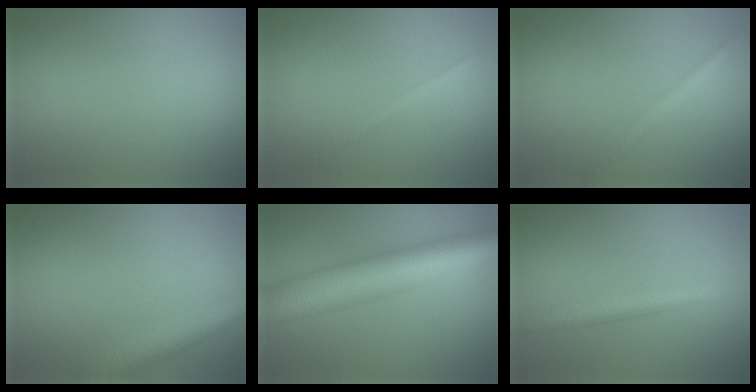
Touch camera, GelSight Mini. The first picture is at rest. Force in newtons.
{"total": 1.3, "press": 1.3, "slide": 0.1}
{"total": 1.7, "press": 1.7, "slide": 0.0}
{"total": 4.5, "press": 4.5, "slide": 0.2}
{"total": 10.8, "press": 10.8, "slide": 0.2}
{"total": 3.3, "press": 3.3, "slide": 0.1}